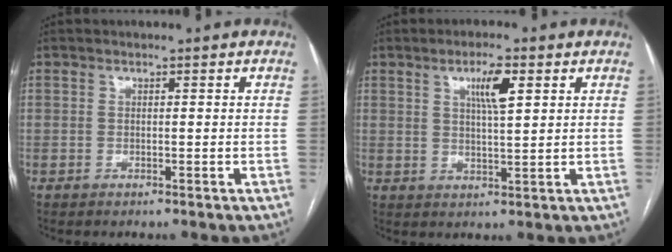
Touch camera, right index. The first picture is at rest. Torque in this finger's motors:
{"motor_torque": [0.33, 0.12, 0.11, 0.08]}